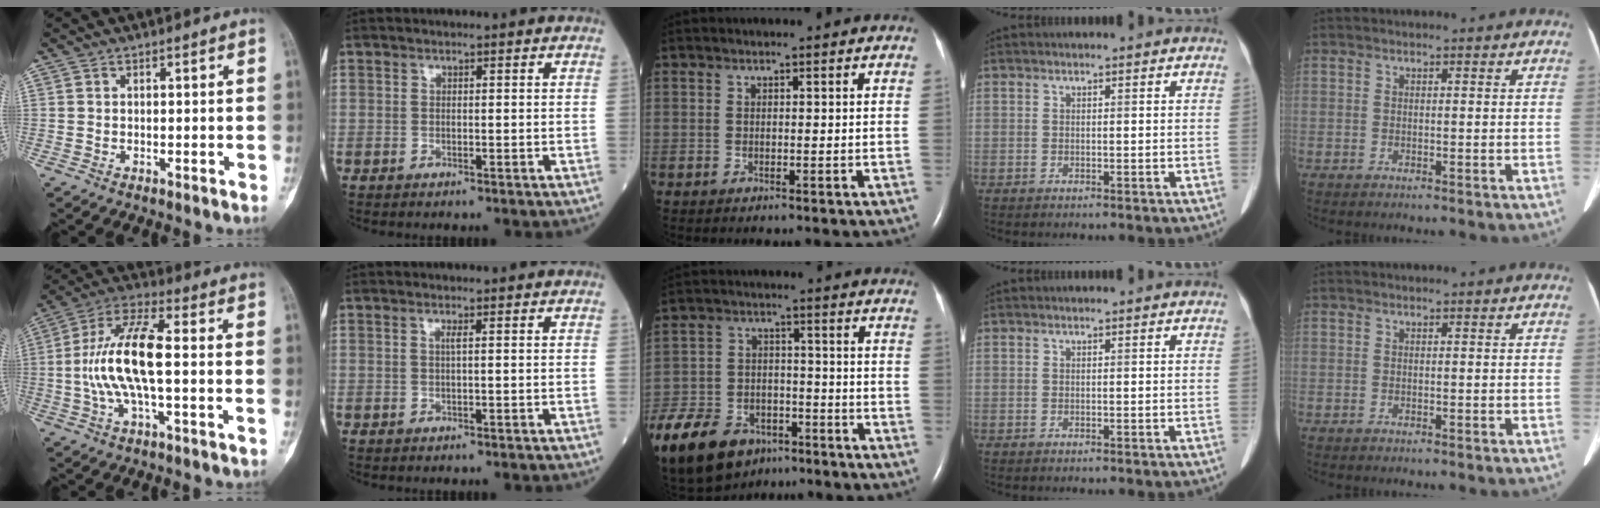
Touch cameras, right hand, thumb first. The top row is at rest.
{"thumb": {"total": 13.5, "force": [-0.9, 4.1, 12.8], "torque": [-0.272, 0.032, -0.019]}, "index": {"total": 0.7, "force": [0.1, -0.2, 0.6], "torque": [-0.015, 0.001, 0.002]}, "middle": {"total": 24.2, "force": [-15.4, 14.5, 11.7], "torque": [-0.330, -0.025, -0.248]}}